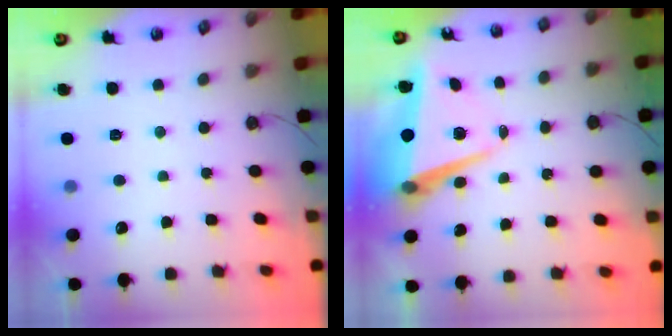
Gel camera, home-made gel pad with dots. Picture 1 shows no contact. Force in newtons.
{"total": 9.2, "press": 9.1, "slide": 1.3}